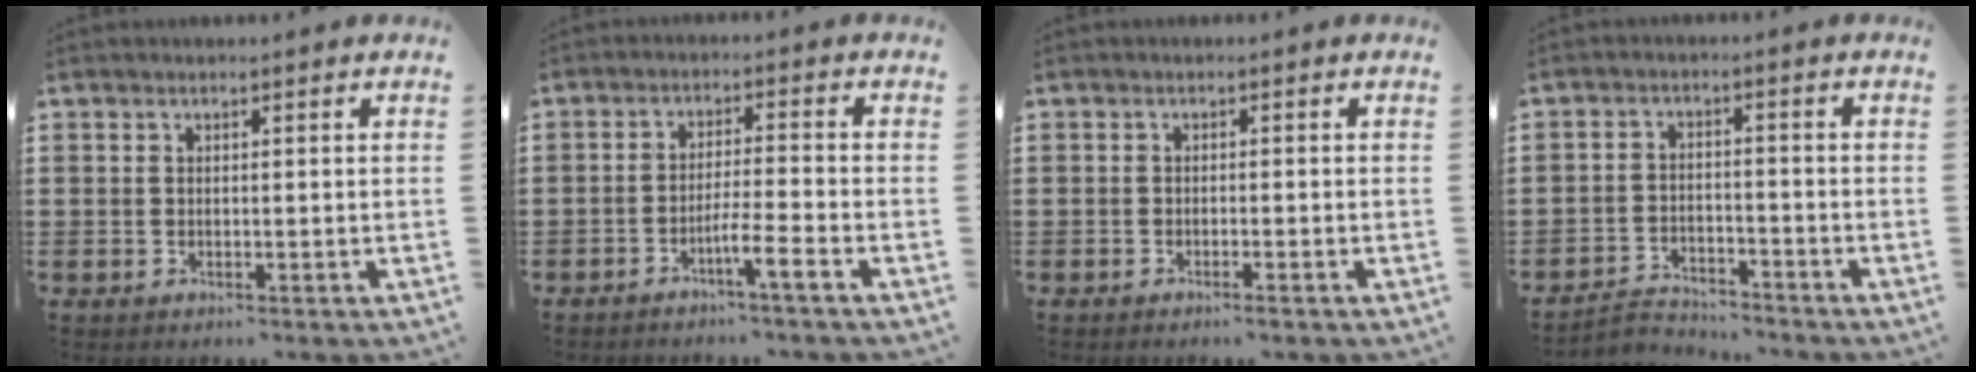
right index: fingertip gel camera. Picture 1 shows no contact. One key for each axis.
{"total": 4.3, "fx": -2.9, "fy": -0.2, "fz": 3.1, "tx": -0.062, "ty": -0.006, "tz": -0.057}
{"total": 0.9, "fx": -0.8, "fy": 0.0, "fz": 0.5, "tx": -0.010, "ty": -0.001, "tz": -0.015}
{"total": 3.1, "fx": -3.0, "fy": 0.8, "fz": 0.3, "tx": -0.020, "ty": 0.003, "tz": -0.066}